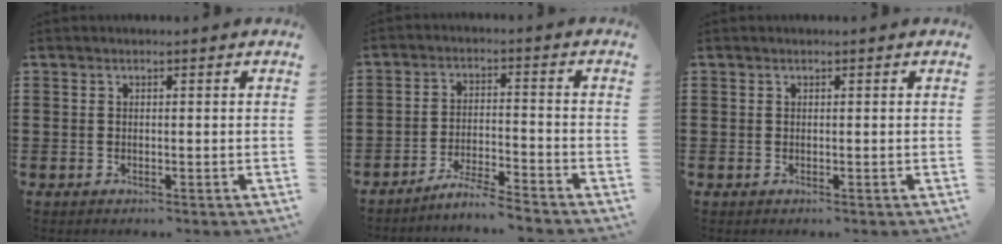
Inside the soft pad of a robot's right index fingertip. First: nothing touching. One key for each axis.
{"total": 4.7, "fx": -4.5, "fy": -0.5, "fz": 1.3, "tx": -0.031, "ty": -0.005, "tz": -0.092}
{"total": 0.0}